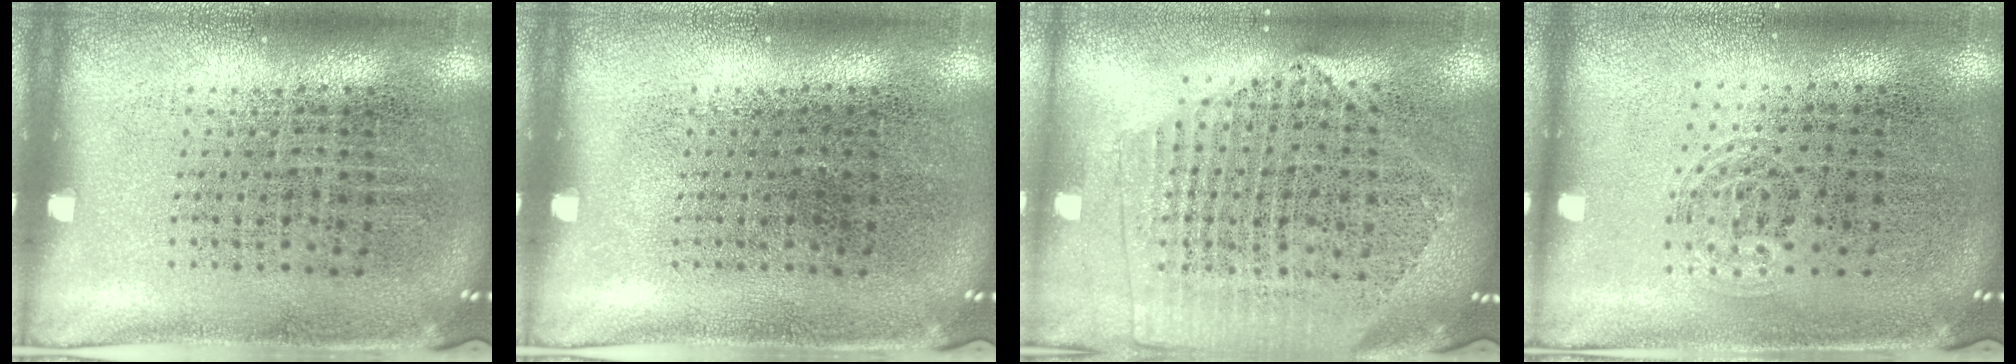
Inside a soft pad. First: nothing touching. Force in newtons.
{"total": 0.0}
{"total": 2.0, "press": 1.8, "slide": 0.9}
{"total": 1.0, "press": 0.6, "slide": 0.7}